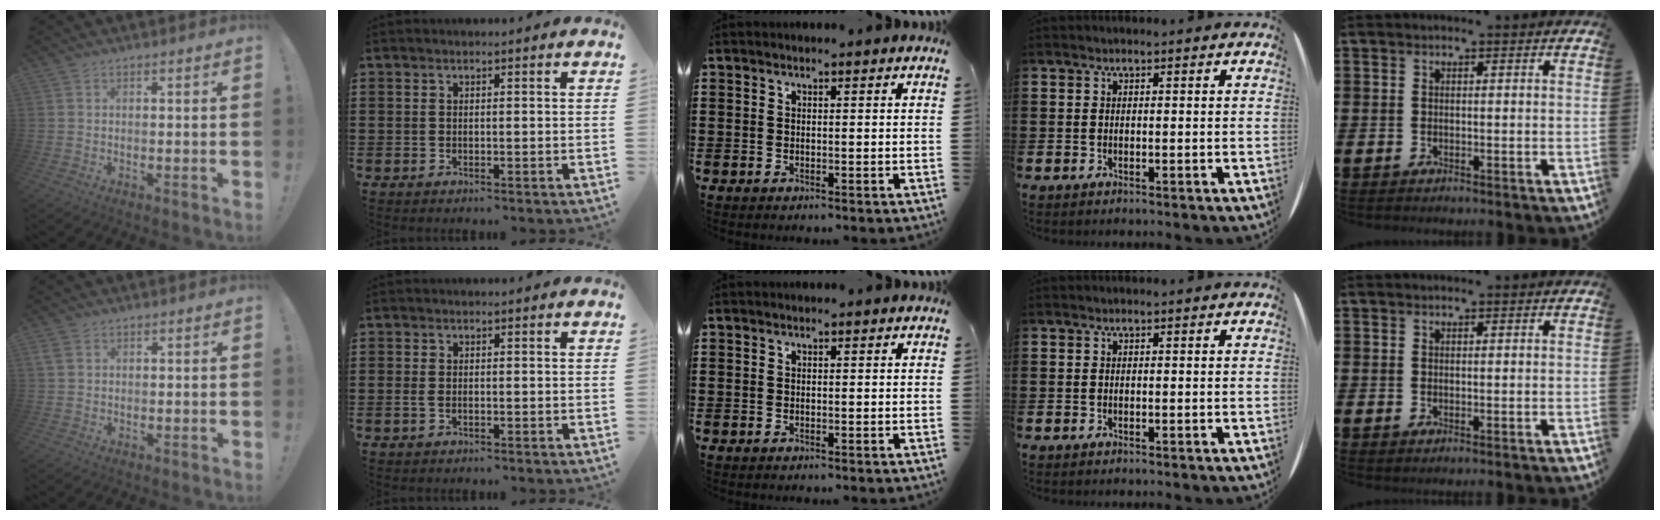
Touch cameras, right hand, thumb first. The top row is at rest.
{"thumb": {"total": 2.6, "force": [1.3, 1.8, 1.4], "torque": [-0.033, 0.007, 0.027]}, "index": {"total": 1.2, "force": [-0.3, 0.6, 0.9], "torque": [-0.019, 0.002, -0.007]}}